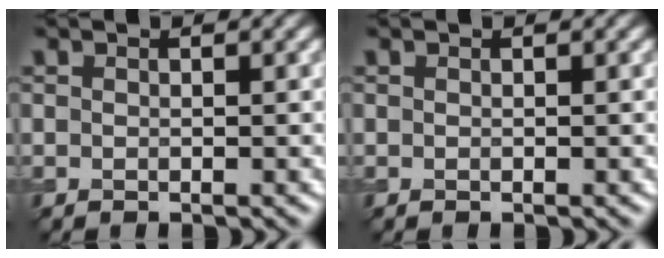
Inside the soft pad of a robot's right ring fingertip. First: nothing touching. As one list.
[{"total": 0.0}]